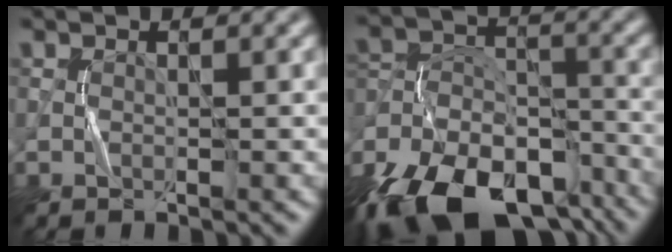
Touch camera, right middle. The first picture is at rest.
{"total": 16.2, "force": [-12.2, 8.0, 7.1], "torque": [-0.155, -0.007, -0.197]}